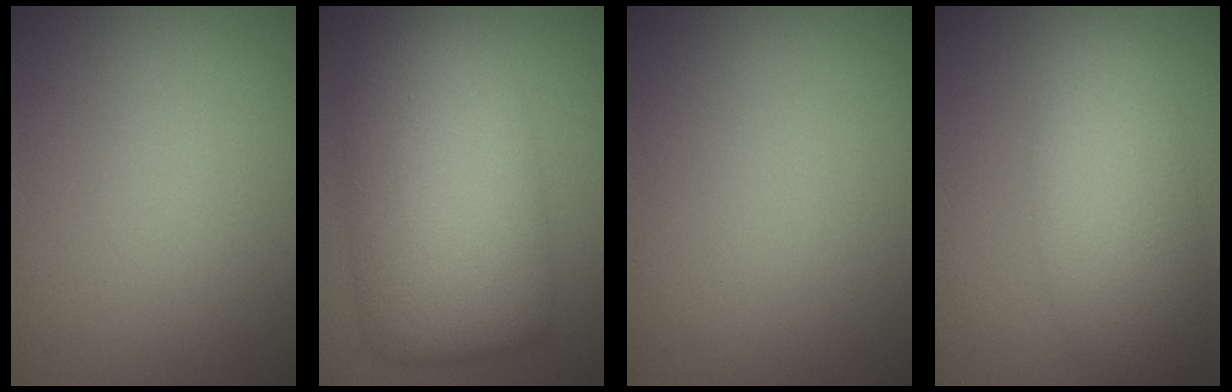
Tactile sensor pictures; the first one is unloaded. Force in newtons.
{"total": 10.6, "press": 10.6, "slide": 0.3}
{"total": 0.0}
{"total": 5.7, "press": 5.7, "slide": 0.1}